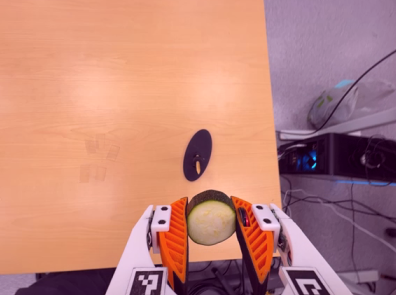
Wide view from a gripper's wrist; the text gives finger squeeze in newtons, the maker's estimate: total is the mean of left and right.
{"total": 11.3, "left": 10.3, "right": 12.3}